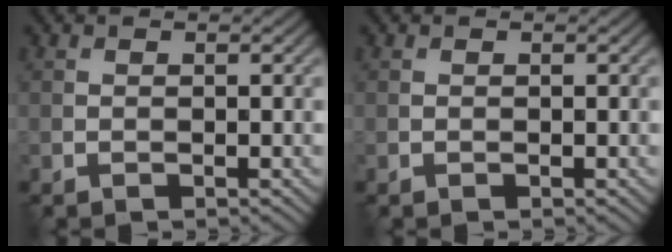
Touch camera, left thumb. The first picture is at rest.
{"total": 0.0}